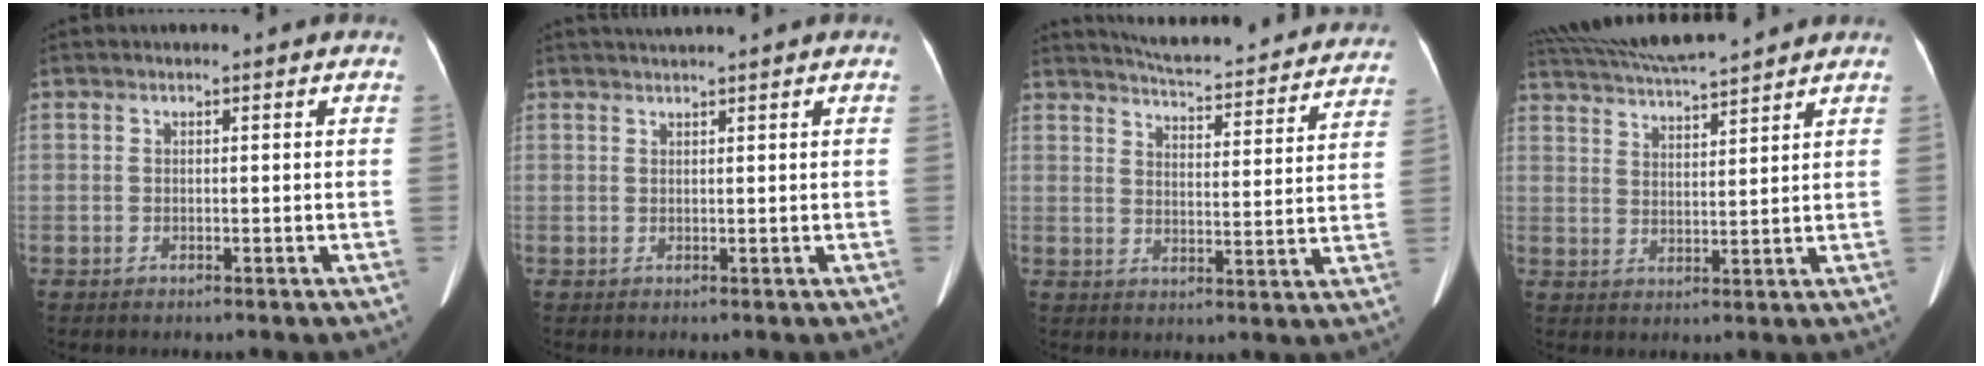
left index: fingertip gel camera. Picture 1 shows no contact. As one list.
[{"total": 1.9, "force": [1.6, -0.7, 0.6], "torque": [-0.007, 0.012, 0.035]}, {"total": 24.3, "force": [22.6, 3.7, 8.0], "torque": [-0.118, -0.040, 0.273]}, {"total": 12.4, "force": [11.4, 0.2, 5.0], "torque": [-0.107, 0.022, 0.189]}]